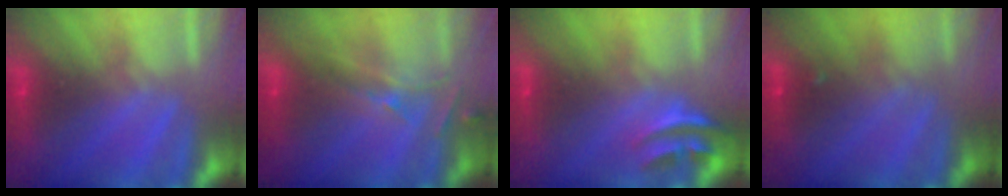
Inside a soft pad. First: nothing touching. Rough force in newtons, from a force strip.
{"total": 2.6}
{"total": 2.7}
{"total": 2.1}